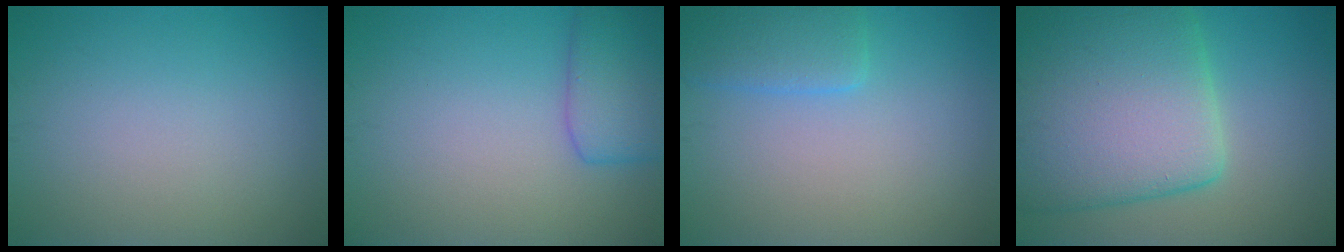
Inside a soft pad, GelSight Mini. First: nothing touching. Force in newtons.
{"total": 4.2, "press": 4.2, "slide": 0.1}
{"total": 3.0, "press": 3.0, "slide": 0.2}
{"total": 13.2, "press": 13.2, "slide": 0.5}